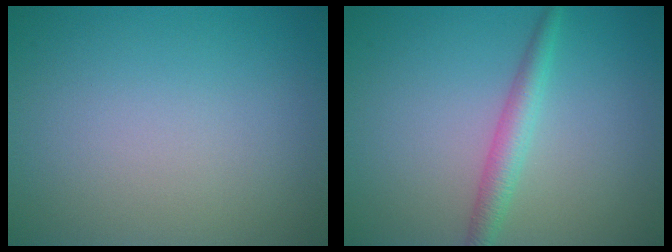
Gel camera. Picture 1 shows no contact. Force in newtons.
{"total": 2.4, "press": 2.4, "slide": 0.0}